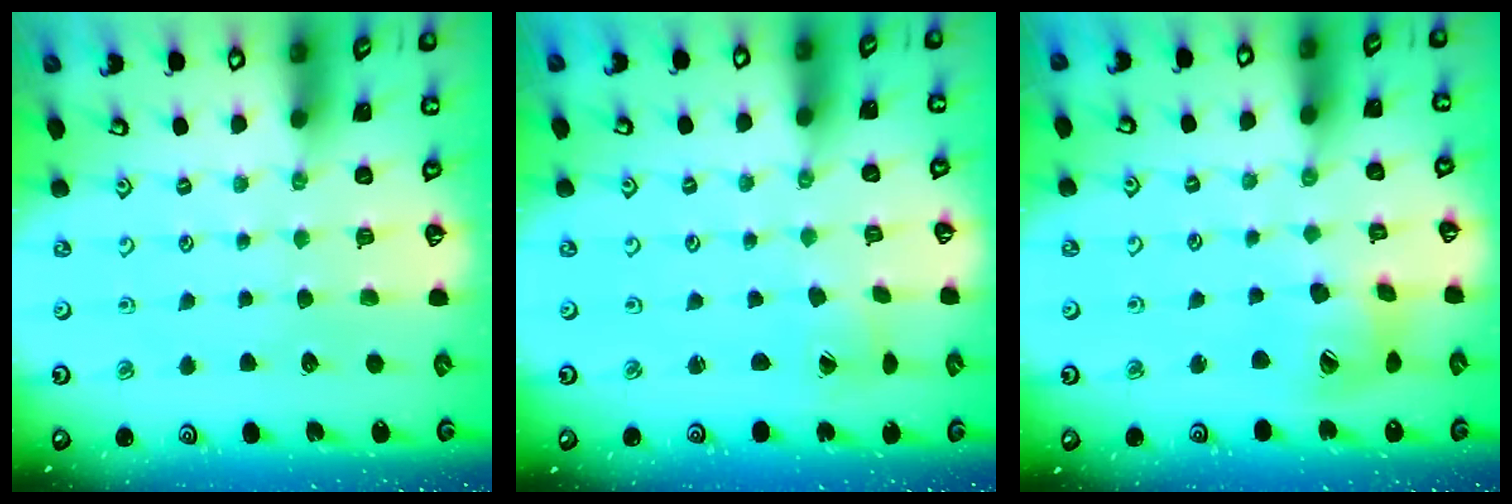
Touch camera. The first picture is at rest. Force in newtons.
{"total": 1.3, "press": 1.3, "slide": 0.0}
{"total": 14.3, "press": 14.2, "slide": 2.1}